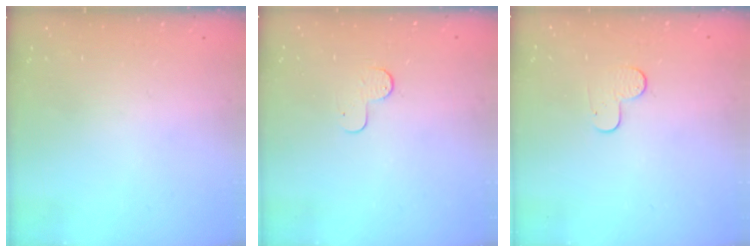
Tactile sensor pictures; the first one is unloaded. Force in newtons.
{"total": 5.0, "press": 5.0, "slide": 0.4}
{"total": 5.9, "press": 5.9, "slide": 0.4}